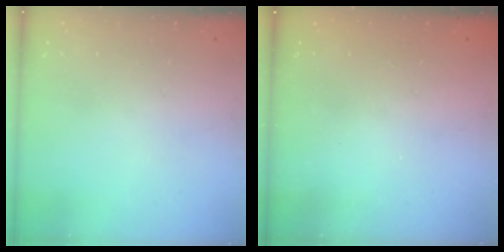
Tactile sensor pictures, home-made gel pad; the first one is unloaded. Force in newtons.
{"total": 2.3, "press": 2.2, "slide": 0.8}